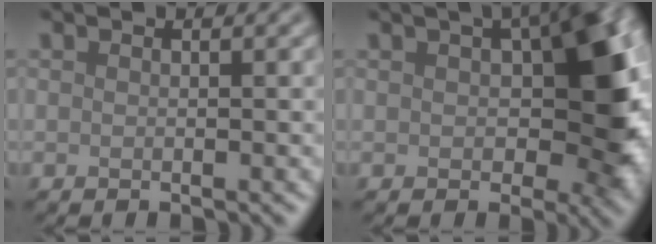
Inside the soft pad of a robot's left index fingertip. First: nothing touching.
{"total": 11.9, "force": [1.2, 6.5, 9.9], "torque": [-0.124, 0.003, 0.025]}